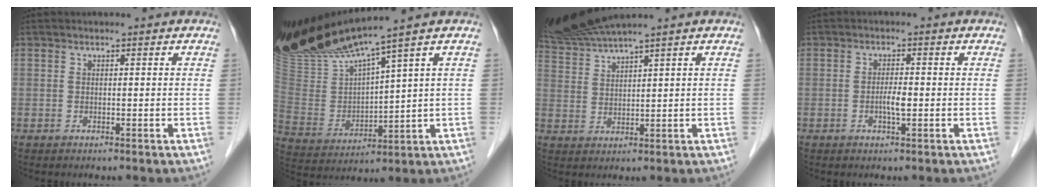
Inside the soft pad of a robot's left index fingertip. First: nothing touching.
{"total": 17.1, "force": [14.2, -0.2, 9.6], "torque": [-0.190, -0.007, 0.281]}
{"total": 6.1, "force": [5.5, -1.9, 1.9], "torque": [-0.055, 0.001, 0.118]}
{"total": 2.2, "force": [-0.4, 0.3, 2.2], "torque": [-0.042, 0.000, -0.008]}